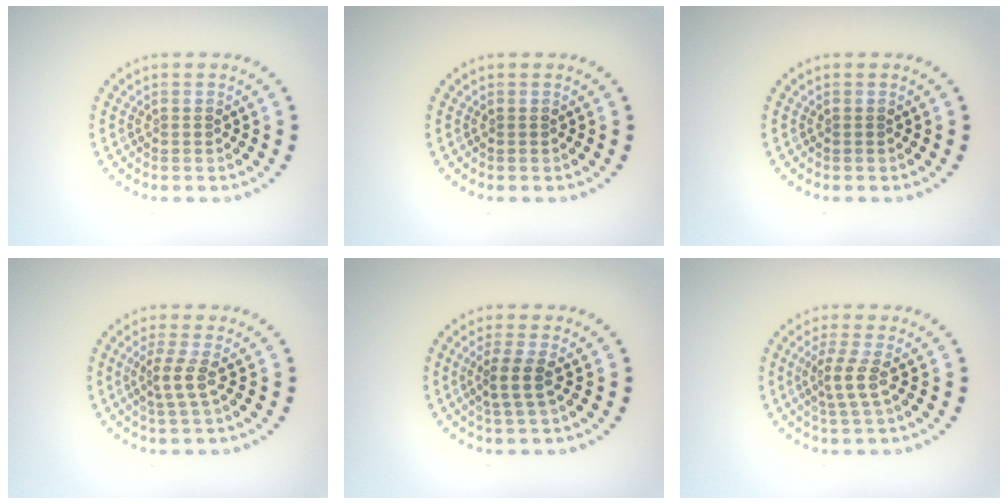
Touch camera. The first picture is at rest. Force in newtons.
{"total": 0.0}
{"total": 0.0}
{"total": 2.1, "press": 1.4, "slide": 1.5}
{"total": 2.3, "press": 1.8, "slide": 1.3}
{"total": 2.2, "press": 1.5, "slide": 1.6}